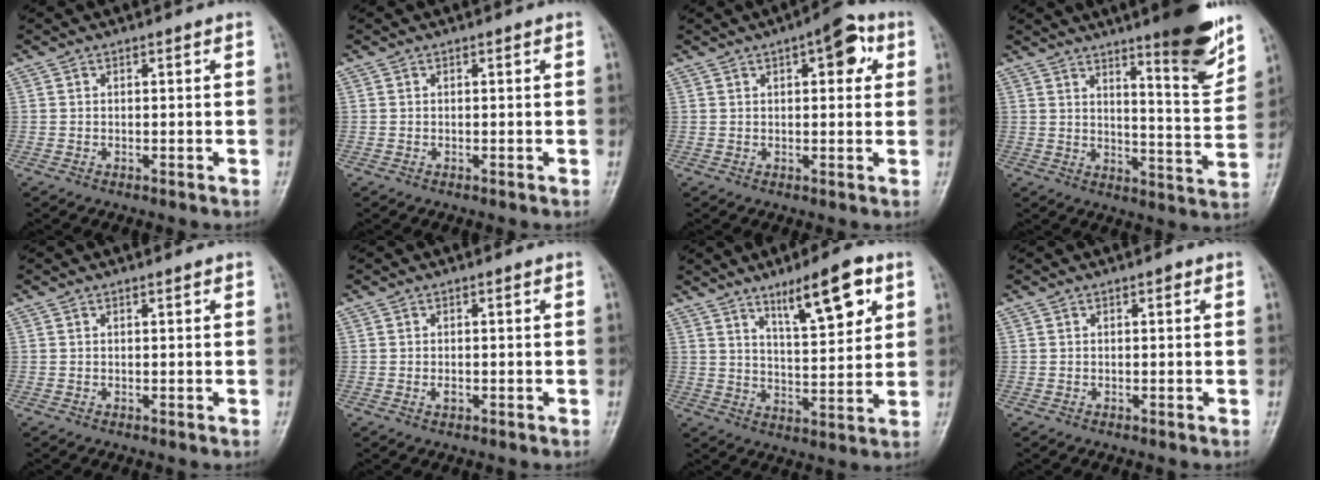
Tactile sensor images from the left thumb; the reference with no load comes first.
{"total": 0.0}
{"total": 7.4, "force": [2.9, 3.2, 6.0], "torque": [-0.054, 0.003, 0.027]}
{"total": 13.8, "force": [9.1, 2.0, 10.1], "torque": [-0.116, -0.065, 0.134]}
{"total": 0.5, "force": [0.3, 0.1, 0.4], "torque": [-0.007, 0.000, 0.004]}
{"total": 1.2, "force": [-0.3, 0.7, 1.0], "torque": [-0.016, 0.002, -0.004]}
{"total": 11.9, "force": [6.5, 3.3, 9.4], "torque": [-0.131, -0.036, 0.108]}
{"total": 0.7, "force": [0.3, 0.3, 0.6], "torque": [-0.006, 0.001, 0.001]}